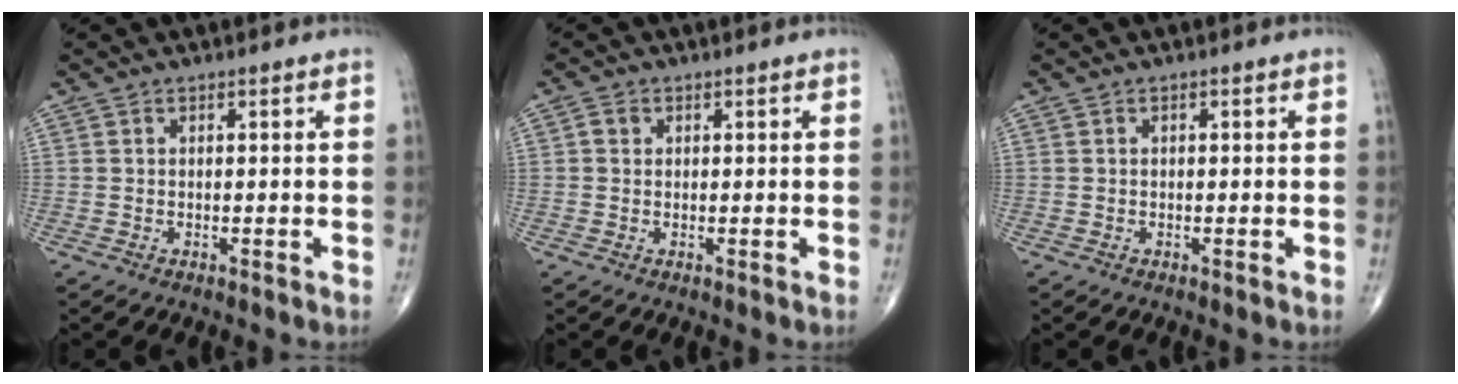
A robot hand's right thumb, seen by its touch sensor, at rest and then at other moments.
{"total": 1.4, "force": [0.3, 1.2, 0.6], "torque": [-0.008, 0.002, 0.003]}
{"total": 0.0}